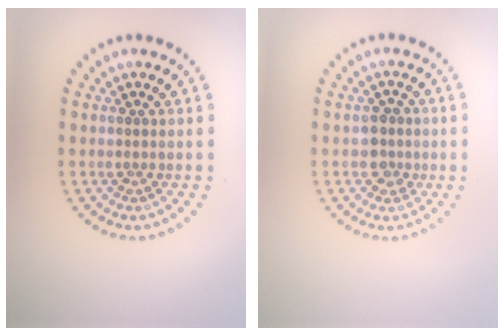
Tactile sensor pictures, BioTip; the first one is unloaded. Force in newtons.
{"total": 1.9, "press": 1.8, "slide": 0.6}